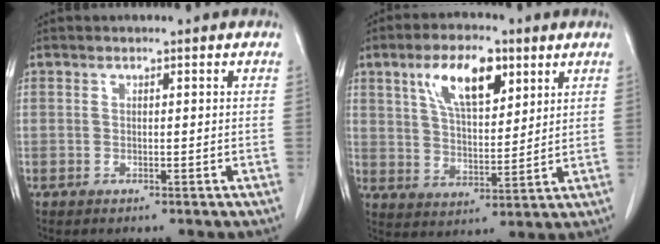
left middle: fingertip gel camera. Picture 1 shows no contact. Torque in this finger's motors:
{"motor_torque": [1.56, -0.58, 0.18, 0.06]}